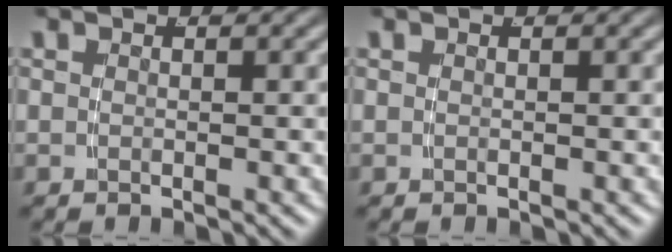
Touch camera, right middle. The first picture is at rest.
{"total": 0.0}